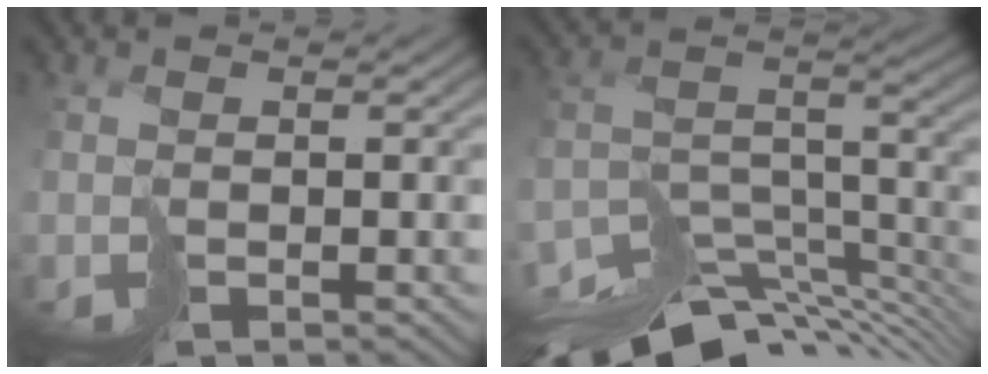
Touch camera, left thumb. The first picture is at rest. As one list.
[{"total": 14.2, "force": [-11.8, 4.0, 6.8], "torque": [-0.129, 0.007, -0.194]}]